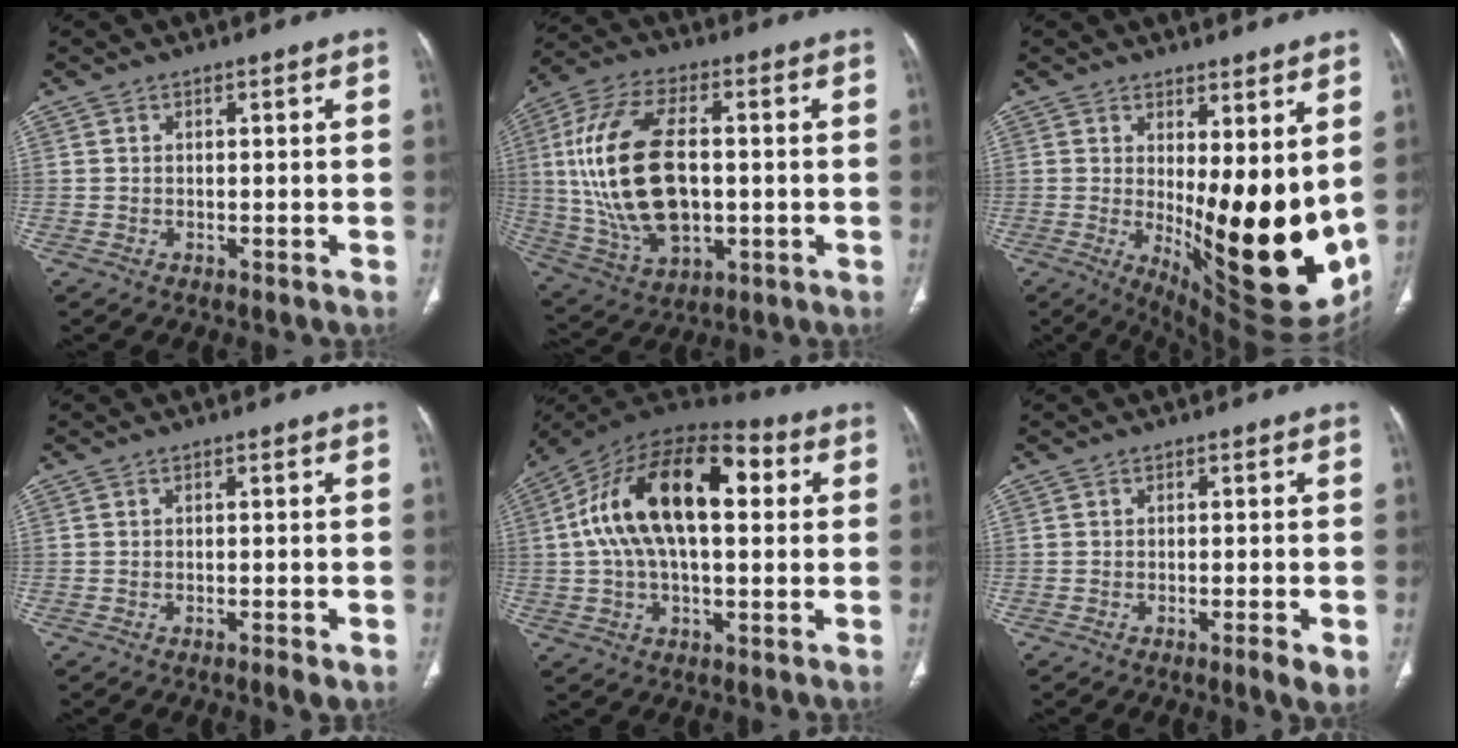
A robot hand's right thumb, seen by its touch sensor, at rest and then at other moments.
{"total": 21.2, "force": [0.8, 11.5, 17.8], "torque": [-0.360, 0.004, 0.025]}
{"total": 20.4, "force": [0.6, 7.4, 19.1], "torque": [-0.243, -0.050, 0.034]}
{"total": 1.7, "force": [-1.0, 0.3, 1.4], "torque": [-0.029, 0.002, -0.012]}
{"total": 21.5, "force": [3.8, 11.0, 18.1], "torque": [-0.312, 0.036, 0.051]}
{"total": 3.4, "force": [-1.3, 0.4, 3.1], "torque": [-0.050, -0.005, -0.020]}